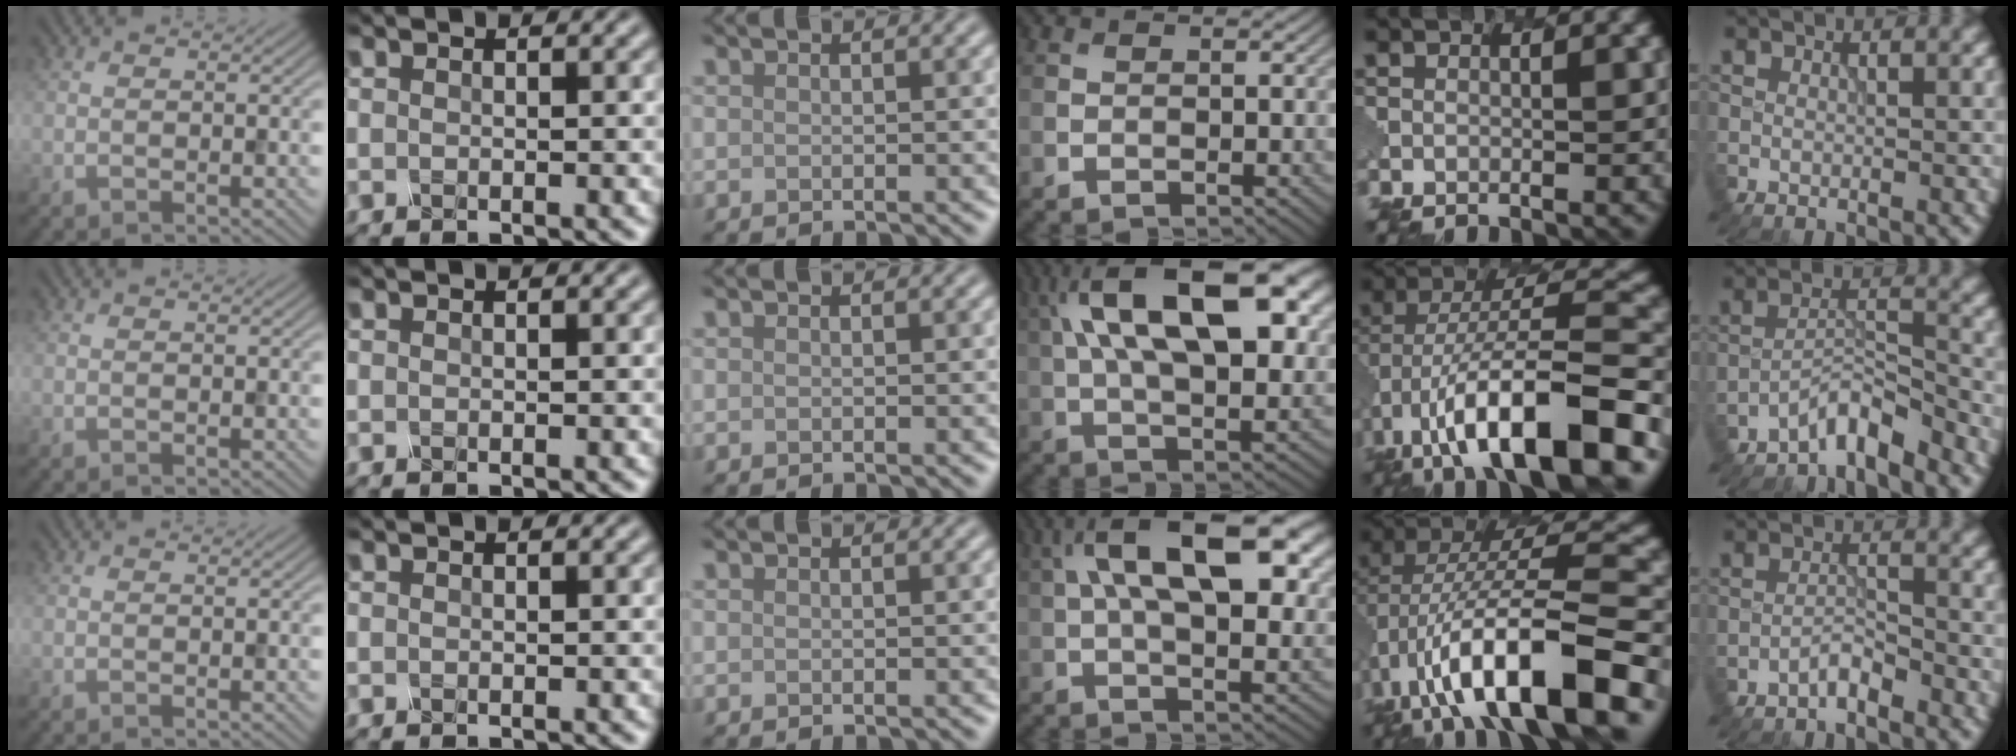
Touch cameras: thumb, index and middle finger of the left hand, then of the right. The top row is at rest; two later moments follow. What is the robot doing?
{"motion": "shake", "object": "salt shaker"}